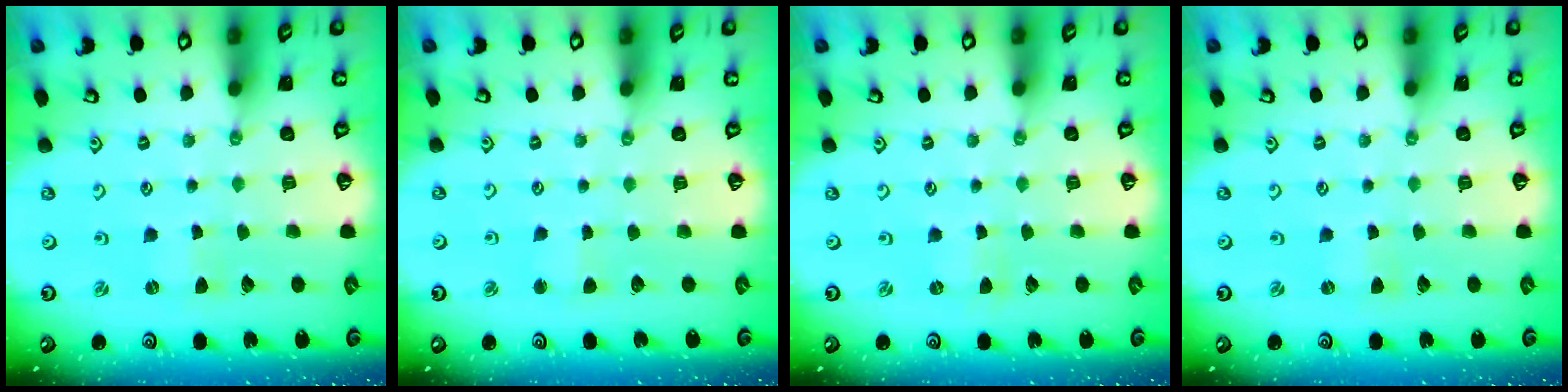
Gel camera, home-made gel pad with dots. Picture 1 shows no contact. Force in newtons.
{"total": 2.1, "press": 2.1, "slide": 0.2}
{"total": 0.0}
{"total": 0.9, "press": 0.9, "slide": 0.1}